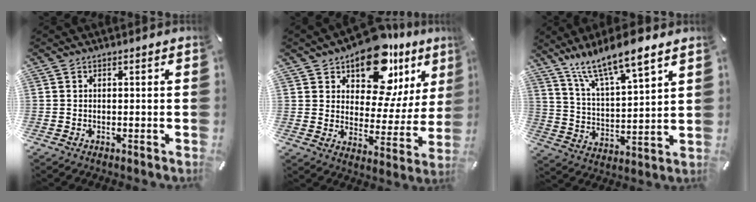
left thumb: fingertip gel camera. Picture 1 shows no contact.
{"total": 16.4, "force": [11.6, 8.6, 7.9], "torque": [-0.126, -0.085, 0.204]}
{"total": 11.9, "force": [10.5, 1.6, 5.3], "torque": [-0.122, -0.064, 0.185]}